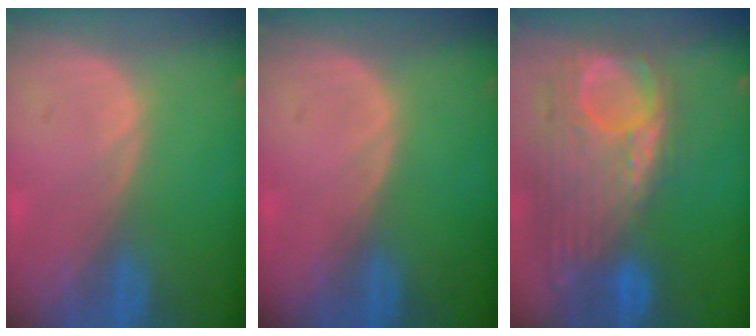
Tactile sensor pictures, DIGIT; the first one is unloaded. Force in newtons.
{"total": 0.0}
{"total": 12.5, "press": 10.6, "slide": 6.6}